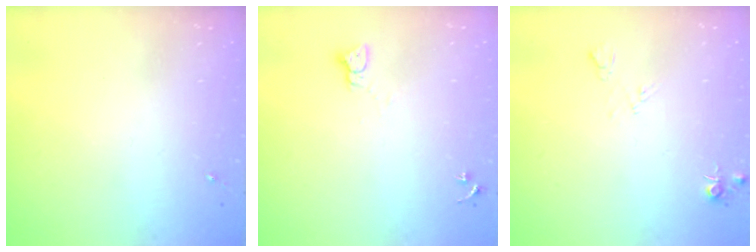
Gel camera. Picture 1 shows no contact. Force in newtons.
{"total": 2.3, "press": 2.3, "slide": 0.2}
{"total": 5.2, "press": 5.2, "slide": 0.7}